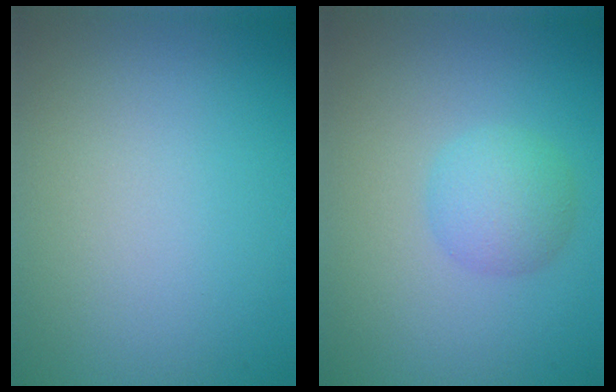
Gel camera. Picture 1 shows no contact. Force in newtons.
{"total": 2.9, "press": 2.9, "slide": 0.1}